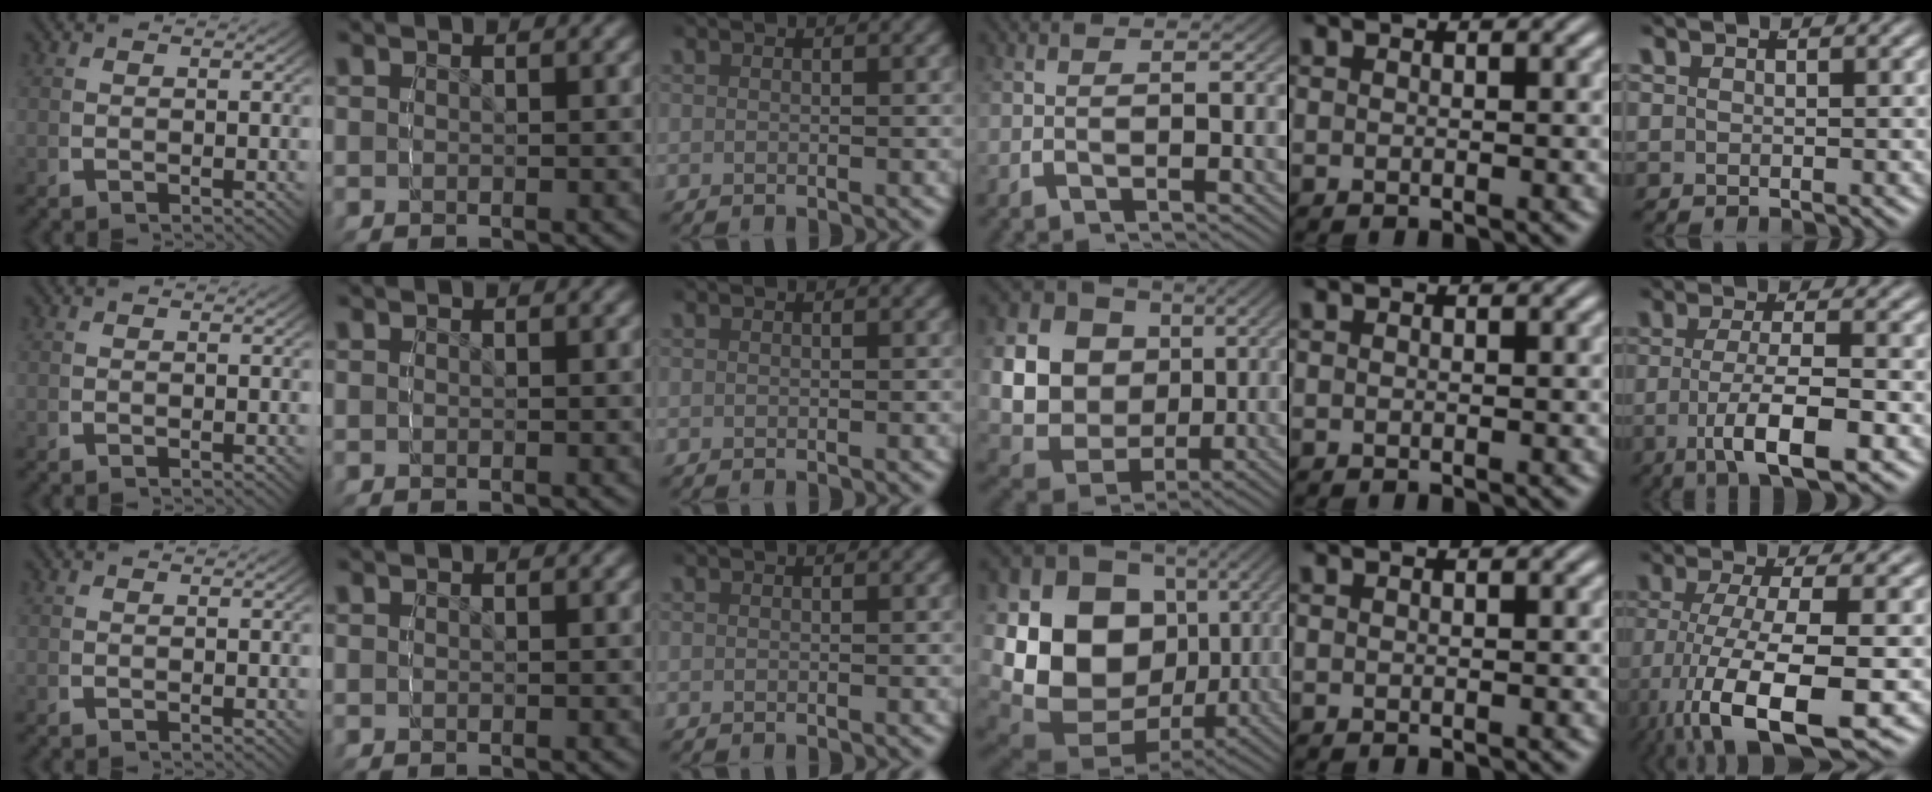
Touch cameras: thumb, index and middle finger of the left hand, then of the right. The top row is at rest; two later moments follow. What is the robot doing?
{"motion": "grasp_and_lifting", "object": "cloth"}